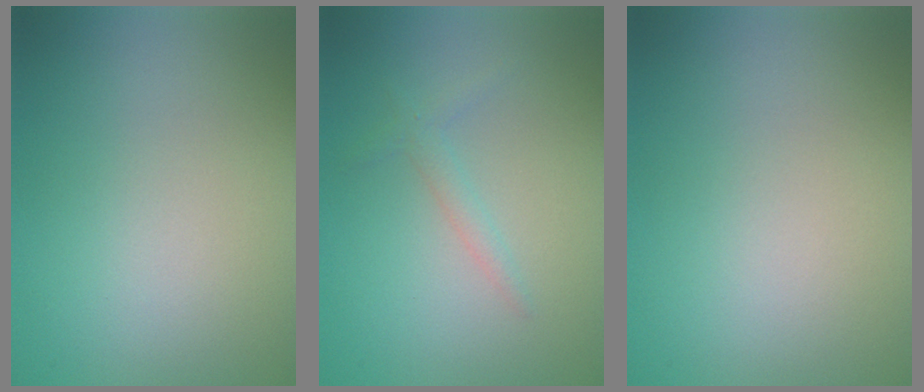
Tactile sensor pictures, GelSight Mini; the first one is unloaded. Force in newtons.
{"total": 1.1, "press": 1.1, "slide": 0.1}
{"total": 0.0}